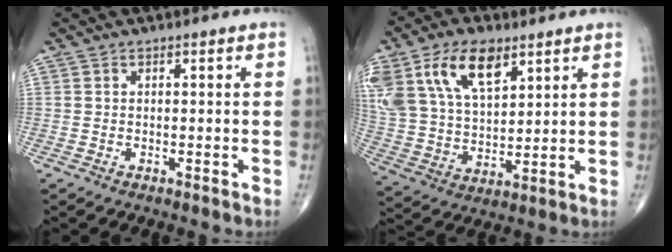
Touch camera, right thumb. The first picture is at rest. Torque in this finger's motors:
{"motor_torque": [1.06, 2.85, 1.85, 0.87, 0.15]}